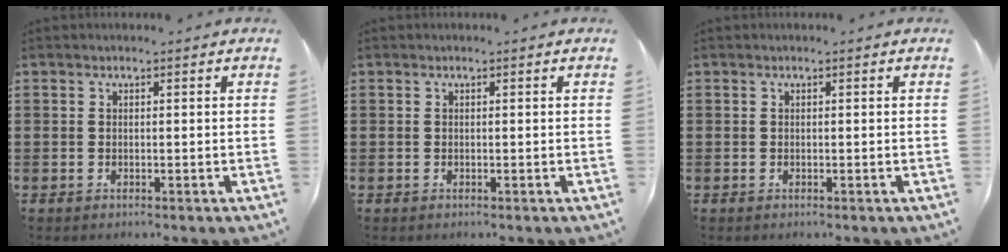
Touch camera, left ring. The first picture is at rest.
{"total": 0.0}
{"total": 0.0}